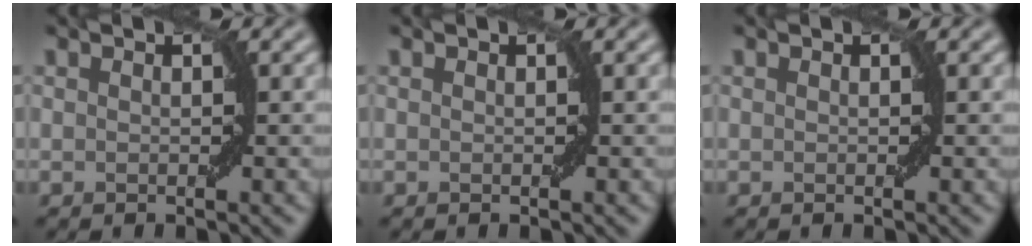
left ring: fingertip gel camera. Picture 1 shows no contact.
{"total": 0.0}
{"total": 0.0}